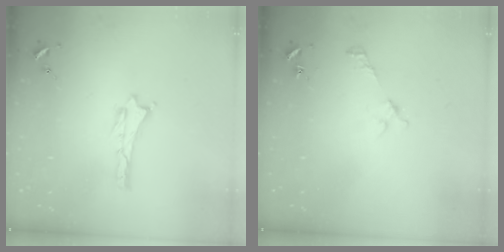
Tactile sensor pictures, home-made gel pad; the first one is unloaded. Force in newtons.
{"total": 2.2, "press": 2.2, "slide": 0.3}